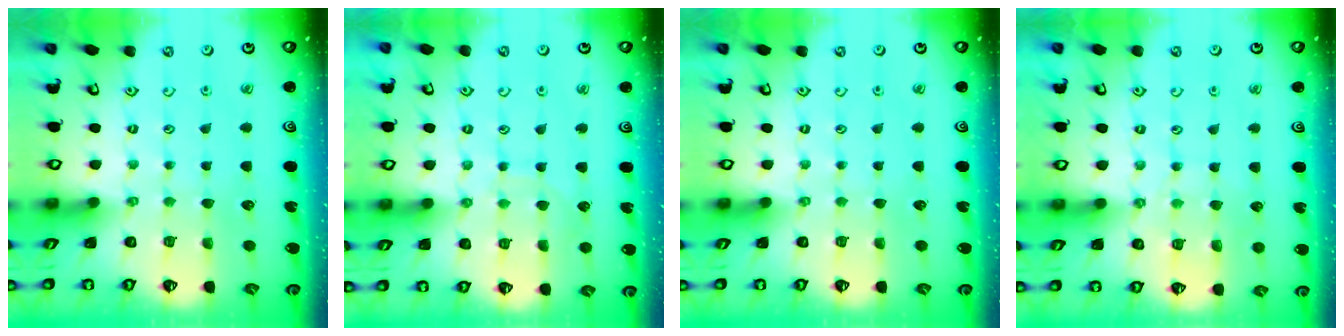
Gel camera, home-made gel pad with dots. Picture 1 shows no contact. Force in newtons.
{"total": 6.7, "press": 6.7, "slide": 0.2}
{"total": 0.0}
{"total": 5.1, "press": 5.0, "slide": 0.8}